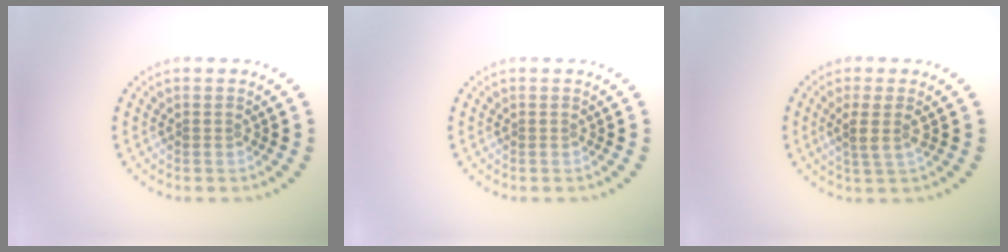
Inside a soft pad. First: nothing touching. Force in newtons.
{"total": 0.0}
{"total": 2.2, "press": 1.6, "slide": 1.5}